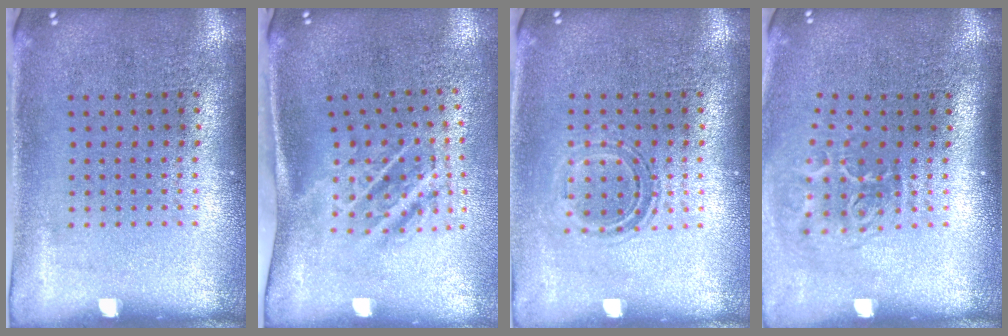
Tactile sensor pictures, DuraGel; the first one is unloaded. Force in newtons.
{"total": 1.8, "press": 1.1, "slide": 1.4}
{"total": 1.1, "press": 1.0, "slide": 0.5}
{"total": 1.9, "press": 1.2, "slide": 1.5}